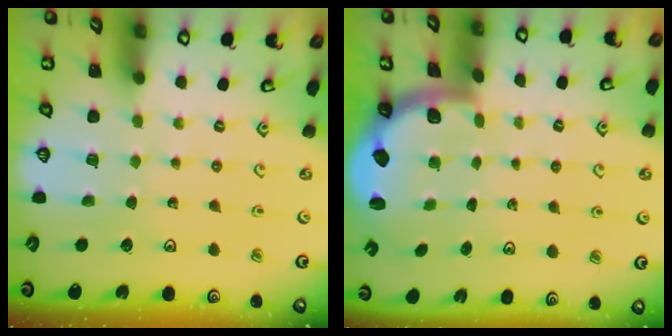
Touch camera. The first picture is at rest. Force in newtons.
{"total": 2.0, "press": 2.0, "slide": 0.5}